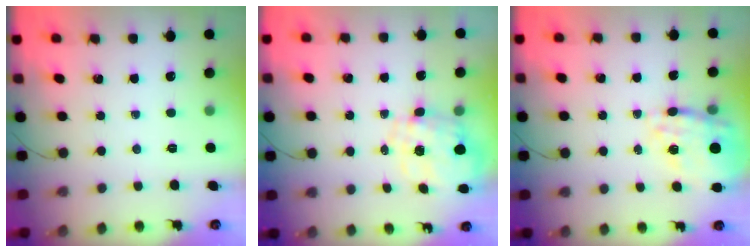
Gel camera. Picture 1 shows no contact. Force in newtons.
{"total": 2.9, "press": 2.7, "slide": 1.1}
{"total": 18.3, "press": 17.9, "slide": 3.6}